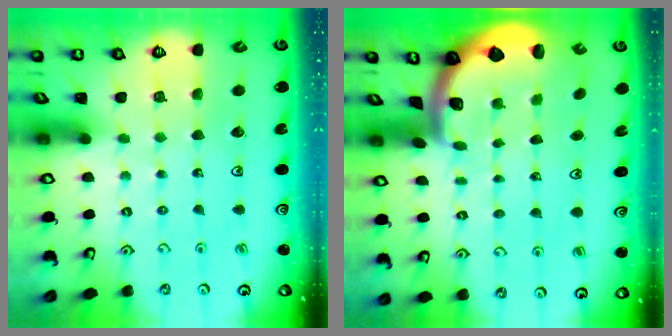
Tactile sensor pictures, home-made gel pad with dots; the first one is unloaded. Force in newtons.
{"total": 1.9, "press": 1.9, "slide": 0.3}